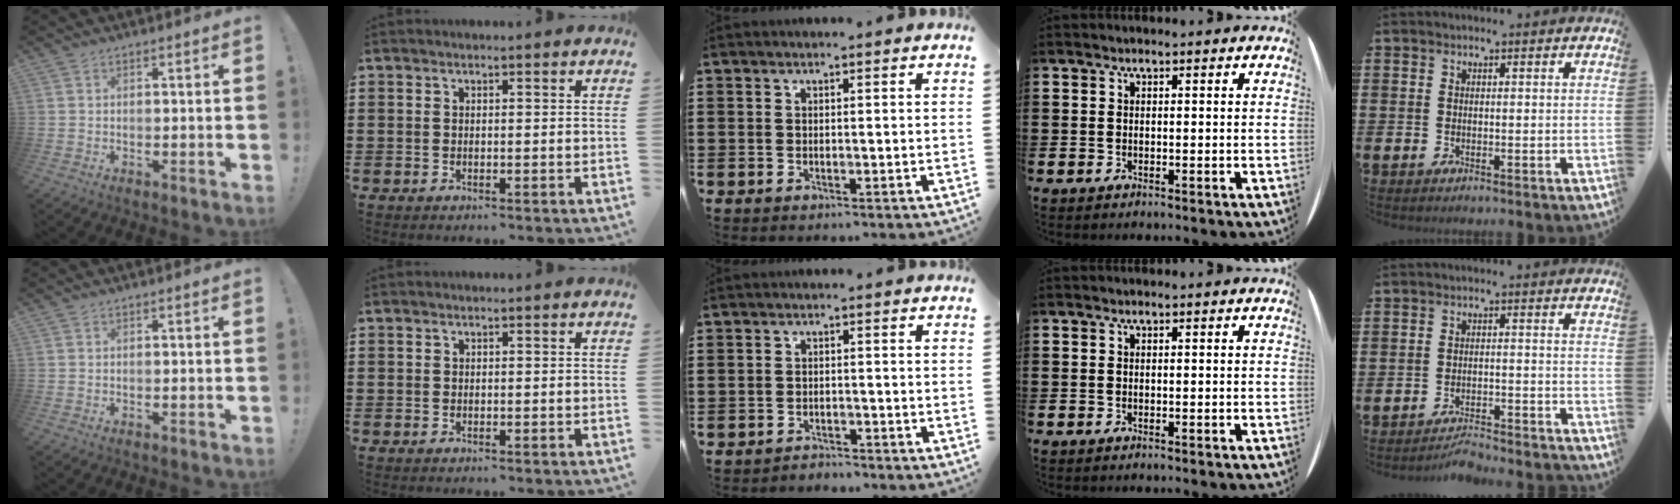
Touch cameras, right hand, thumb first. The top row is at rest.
{"middle": {"total": 1.9, "force": [-1.8, 0.3, -0.3], "torque": [-0.001, 0.001, -0.042]}, "little": {"total": 2.9, "force": [-2.9, 0.0, 0.2], "torque": [-0.008, 0.005, -0.061]}}